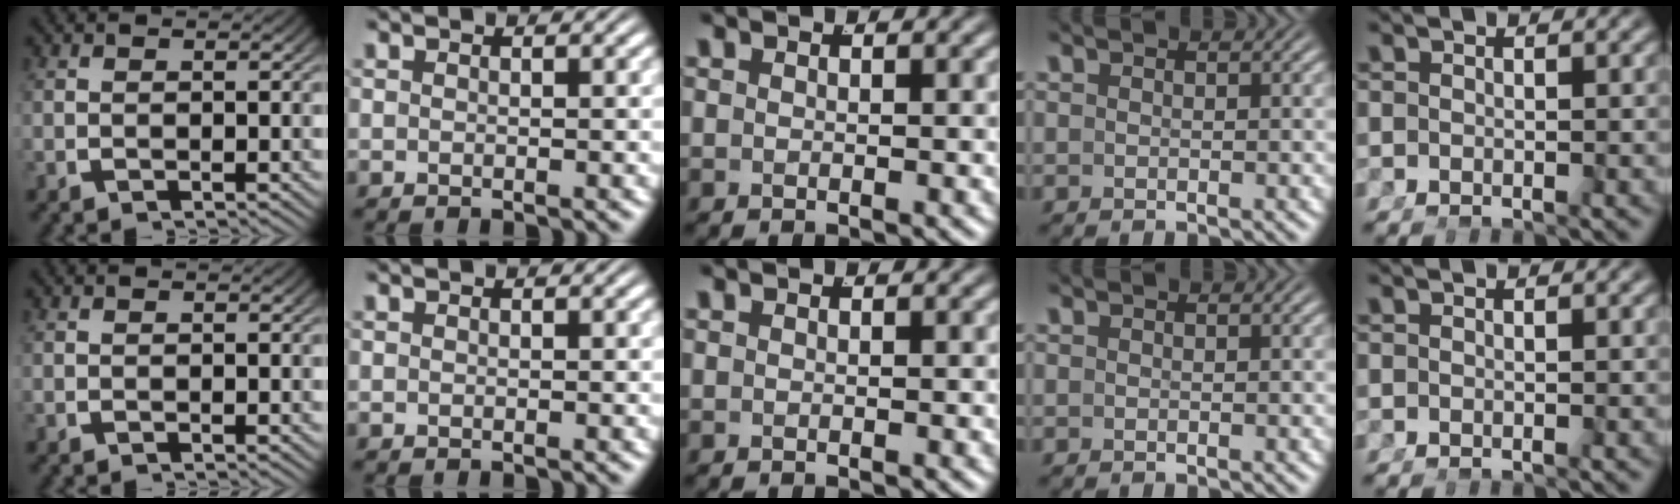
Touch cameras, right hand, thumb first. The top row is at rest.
{}